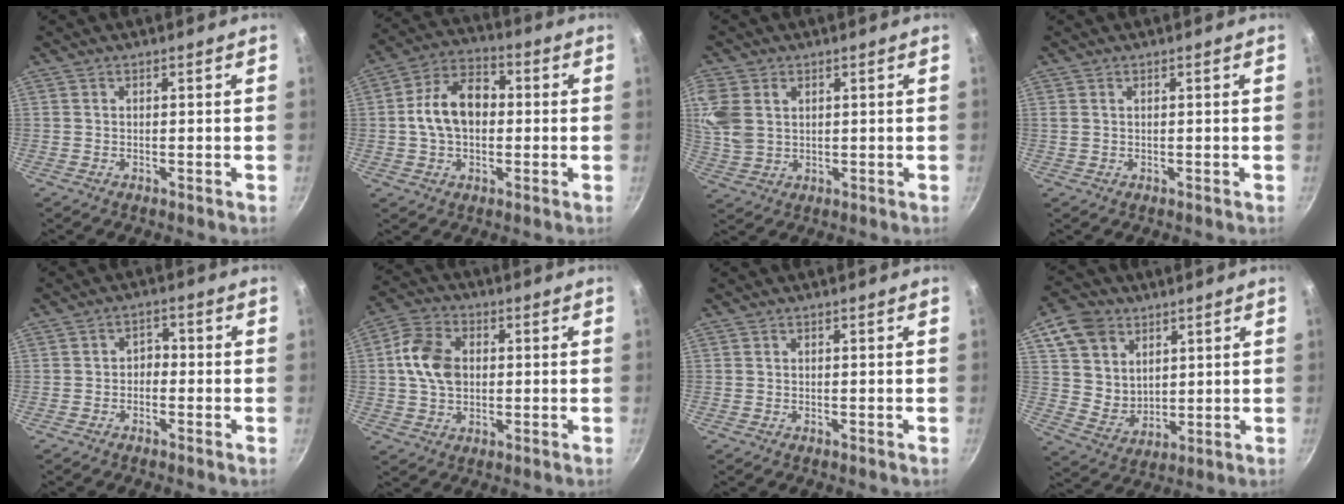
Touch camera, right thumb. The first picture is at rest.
{"total": 12.0, "force": [0.2, 8.2, 8.7], "torque": [-0.123, 0.032, -0.010]}
{"total": 9.1, "force": [2.6, 6.7, 5.6], "torque": [-0.117, -0.003, 0.054]}
{"total": 0.6, "force": [0.3, 0.4, 0.4], "torque": [-0.008, 0.001, 0.006]}
{"total": 2.5, "force": [-1.1, 1.9, 1.3], "torque": [-0.007, 0.016, -0.023]}
{"total": 10.3, "force": [0.9, 7.4, 7.1], "torque": [-0.119, 0.014, 0.006]}
{"total": 0.0}
{"total": 11.7, "force": [5.4, 9.1, 5.0], "torque": [-0.061, -0.017, 0.110]}